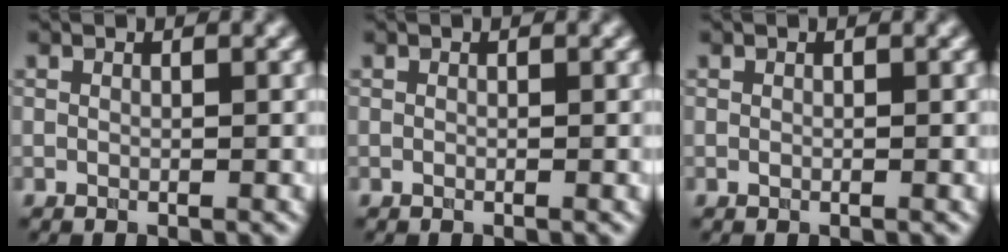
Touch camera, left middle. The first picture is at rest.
{"total": 0.0}
{"total": 0.0}